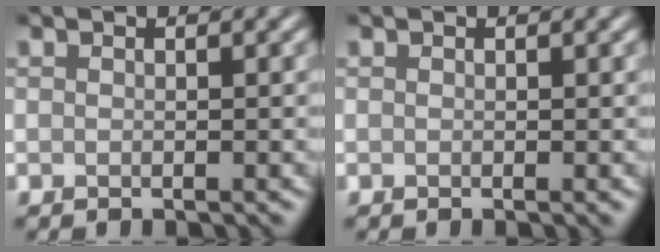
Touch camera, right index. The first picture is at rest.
{"total": 0.0}